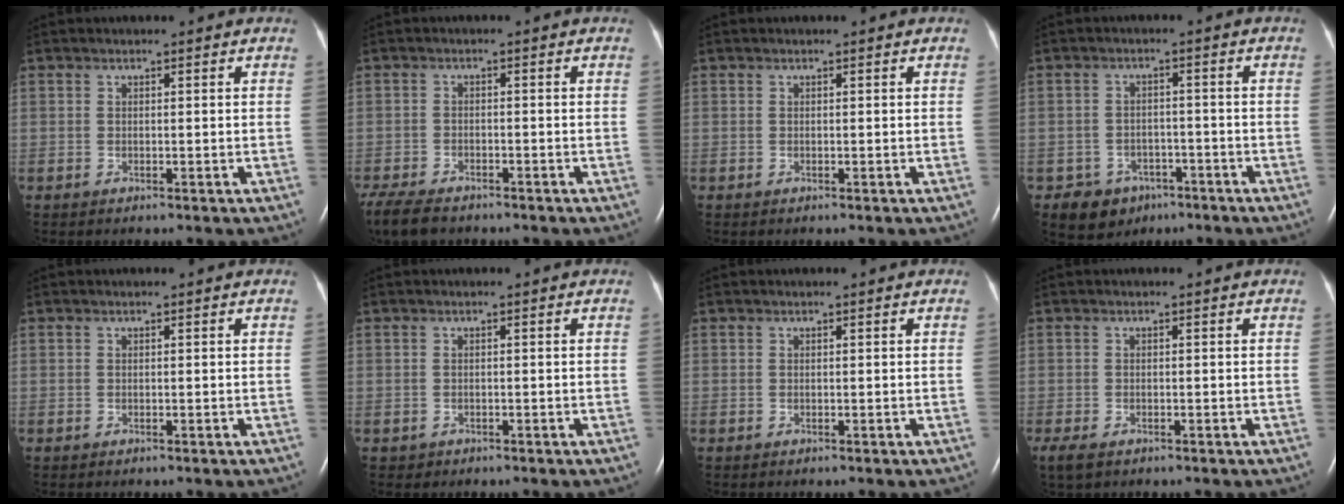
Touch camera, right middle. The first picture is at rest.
{"total": 7.8, "force": [-6.3, 2.9, 3.6], "torque": [-0.069, -0.015, -0.103]}
{"total": 0.0}
{"total": 5.9, "force": [-3.5, 4.6, 0.7], "torque": [-0.010, 0.010, -0.043]}
{"total": 0.0}
{"total": 0.6, "force": [-0.4, 0.5, -0.1], "torque": [-0.005, 0.003, -0.005]}
{"total": 0.0}
{"total": 3.9, "force": [-2.5, 1.9, 2.2], "torque": [-0.052, -0.012, -0.041]}